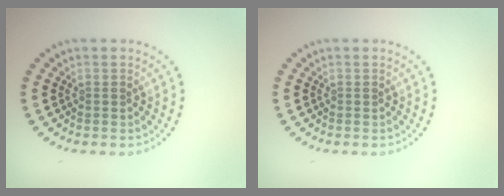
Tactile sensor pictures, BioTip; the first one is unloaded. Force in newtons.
{"total": 0.0}